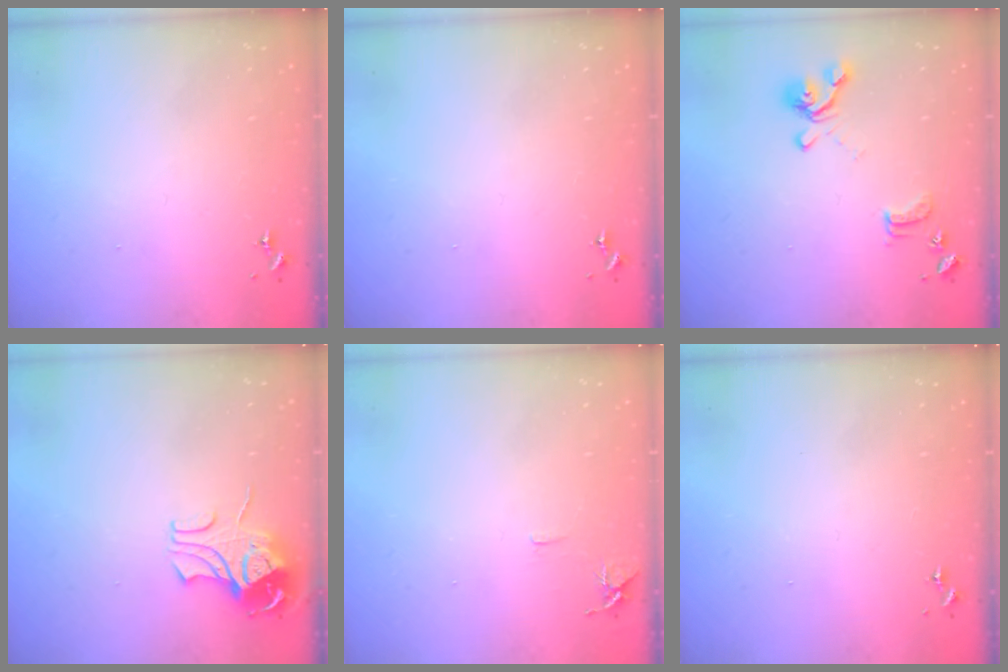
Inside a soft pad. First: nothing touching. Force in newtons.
{"total": 0.0}
{"total": 12.6, "press": 12.5, "slide": 1.4}
{"total": 8.9, "press": 8.9, "slide": 0.9}
{"total": 6.5, "press": 6.4, "slide": 0.7}
{"total": 0.0}